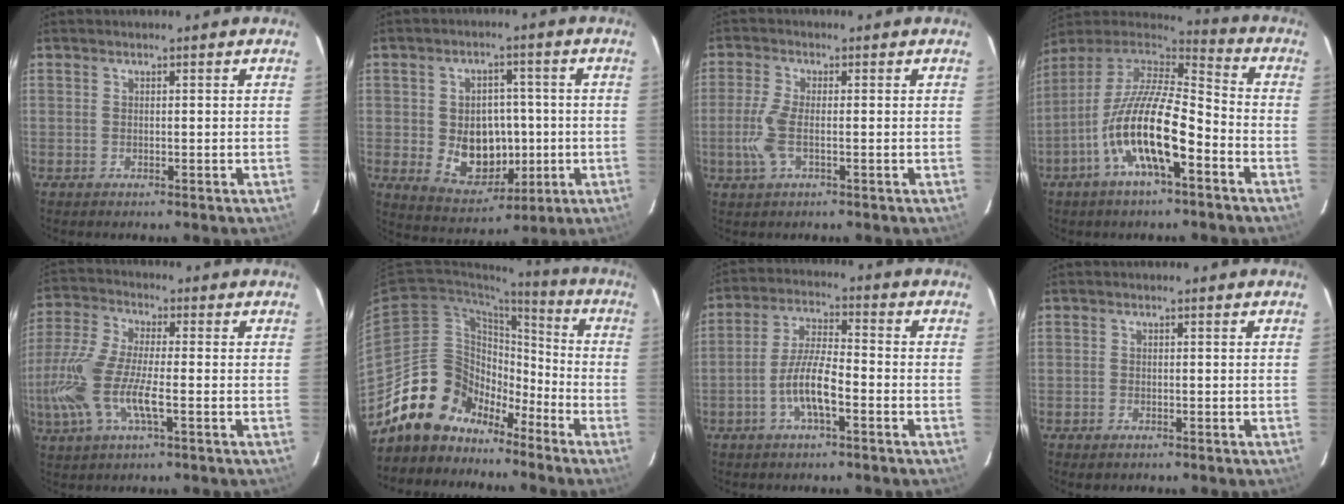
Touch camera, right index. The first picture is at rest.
{"total": 11.2, "force": [-1.3, 8.7, 6.9], "torque": [-0.140, 0.004, 0.002]}
{"total": 5.7, "force": [-1.2, 1.8, 5.2], "torque": [-0.122, -0.002, -0.027]}
{"total": 17.9, "force": [-7.4, 5.1, 15.5], "torque": [-0.296, -0.016, -0.147]}
{"total": 14.9, "force": [-3.8, 4.2, 13.8], "torque": [-0.302, -0.008, -0.079]}
{"total": 15.0, "force": [-11.1, 9.6, 3.1], "torque": [-0.065, 0.045, -0.193]}
{"total": 8.1, "force": [-3.5, 1.8, 7.1], "torque": [-0.146, 0.007, -0.064]}
{"total": 1.2, "force": [-0.9, 0.8, 0.4], "torque": [-0.008, -0.001, -0.014]}